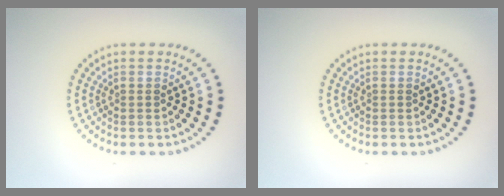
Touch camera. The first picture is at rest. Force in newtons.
{"total": 0.0}